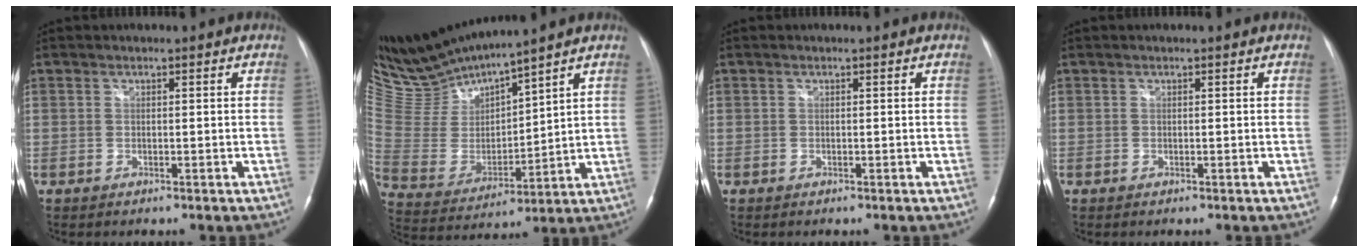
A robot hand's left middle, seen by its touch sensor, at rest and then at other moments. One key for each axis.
{"total": 11.9, "fx": 11.6, "fy": -0.7, "fz": 2.5, "tx": -0.075, "ty": -0.007, "tz": 0.251}
{"total": 0.0}
{"total": 0.0}